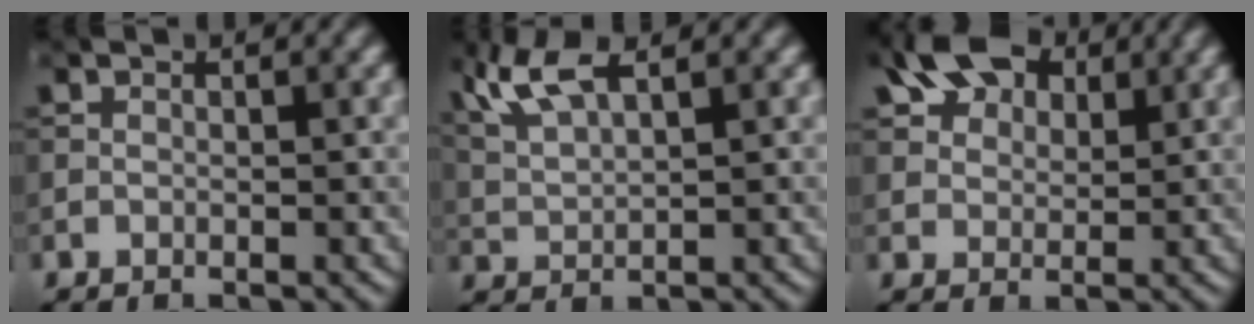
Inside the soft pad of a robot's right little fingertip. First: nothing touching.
{"total": 4.6, "force": [2.8, 1.4, 3.4], "torque": [-0.084, 0.014, 0.060]}
{"total": 7.8, "force": [4.6, 4.7, 4.3], "torque": [-0.093, 0.016, 0.073]}